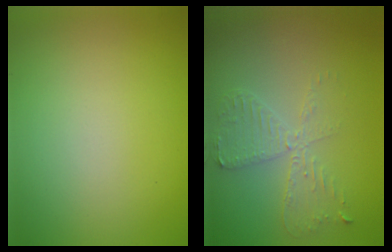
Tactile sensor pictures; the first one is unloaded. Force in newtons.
{"total": 3.3, "press": 2.8, "slide": 1.7}